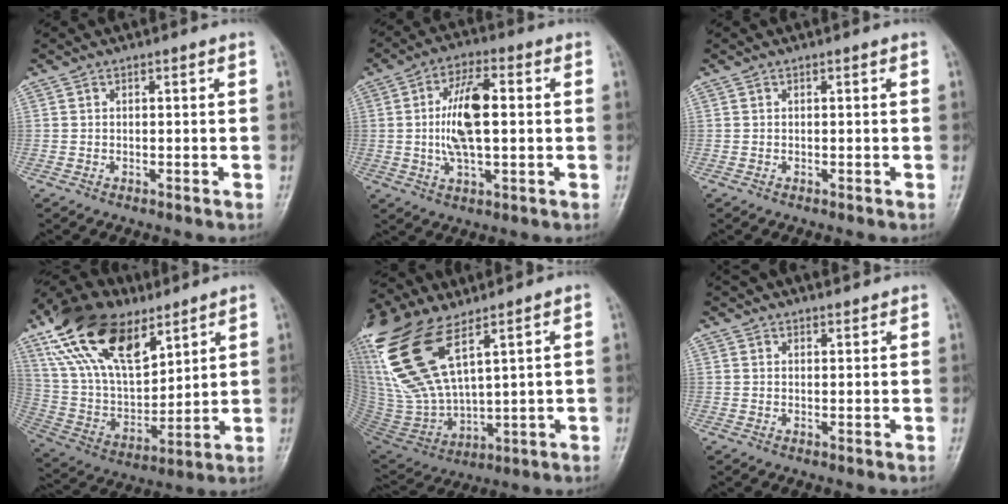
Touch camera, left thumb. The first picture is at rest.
{"total": 11.1, "force": [0.6, 4.7, 10.0], "torque": [-0.190, 0.006, 0.010]}
{"total": 0.0}
{"total": 23.8, "force": [13.6, 12.1, 15.3], "torque": [-0.269, -0.035, 0.257]}
{"total": 21.1, "force": [11.4, 8.3, 15.8], "torque": [-0.355, -0.040, 0.236]}
{"total": 5.6, "force": [5.0, 1.4, 1.9], "torque": [-0.006, 0.008, 0.080]}